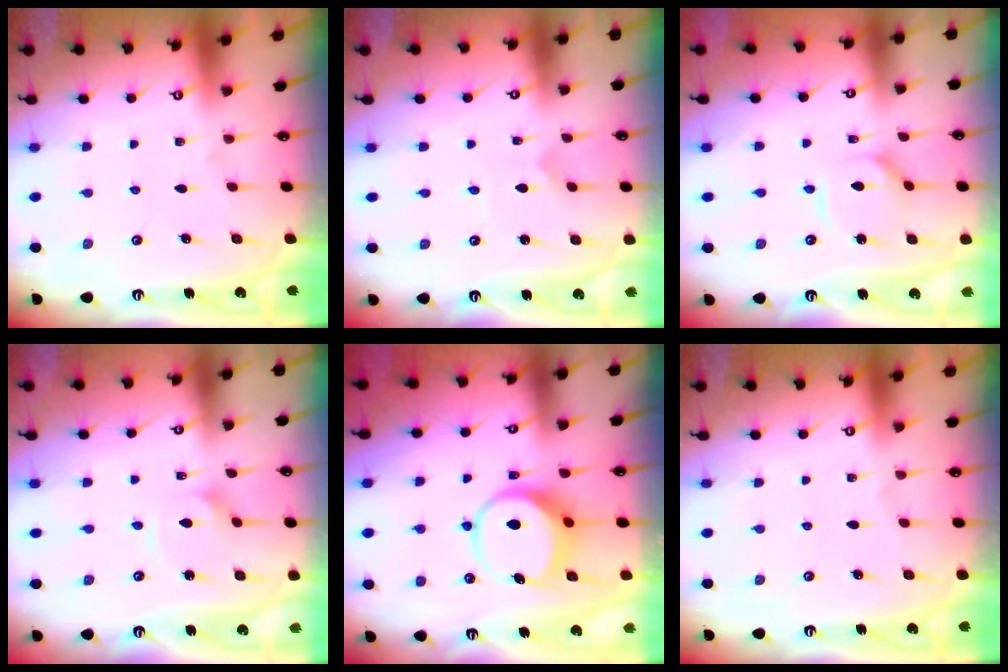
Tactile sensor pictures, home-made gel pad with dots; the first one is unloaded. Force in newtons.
{"total": 0.8, "press": 0.8, "slide": 0.1}
{"total": 6.1, "press": 6.0, "slide": 0.6}
{"total": 2.0, "press": 2.0, "slide": 0.3}
{"total": 8.6, "press": 8.6, "slide": 0.6}
{"total": 0.0}